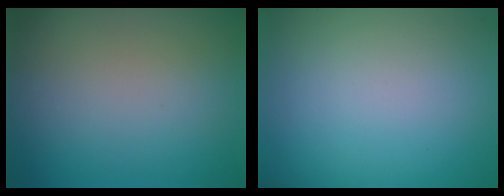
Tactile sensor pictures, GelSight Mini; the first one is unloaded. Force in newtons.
{"total": 0.0}